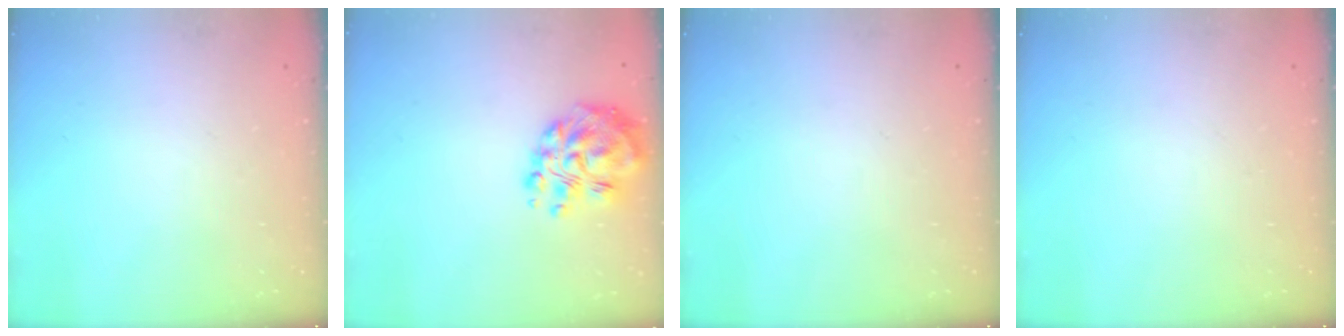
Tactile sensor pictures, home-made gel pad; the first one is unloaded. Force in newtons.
{"total": 12.9, "press": 12.4, "slide": 3.6}
{"total": 0.0}
{"total": 0.0}